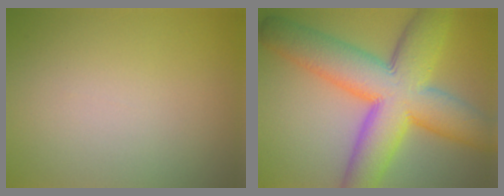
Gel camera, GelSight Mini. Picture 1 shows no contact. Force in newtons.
{"total": 12.8, "press": 12.8, "slide": 0.4}